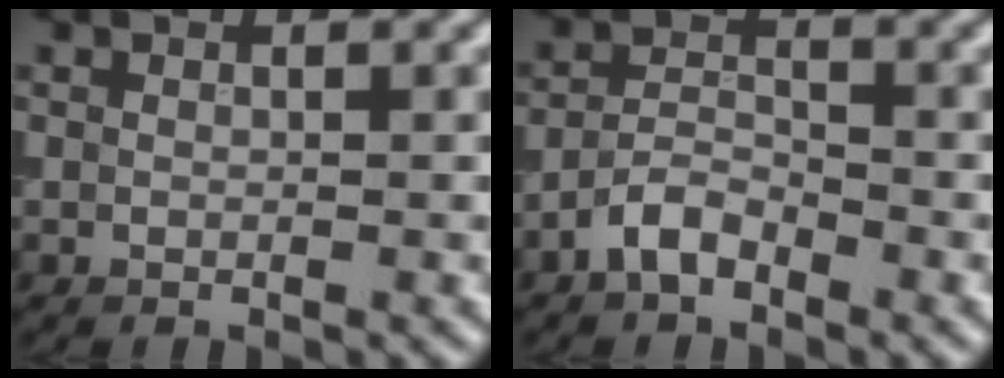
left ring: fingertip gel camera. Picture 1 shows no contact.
{"total": 2.7, "force": [-1.9, 1.2, 1.6], "torque": [-0.029, 0.009, -0.044]}